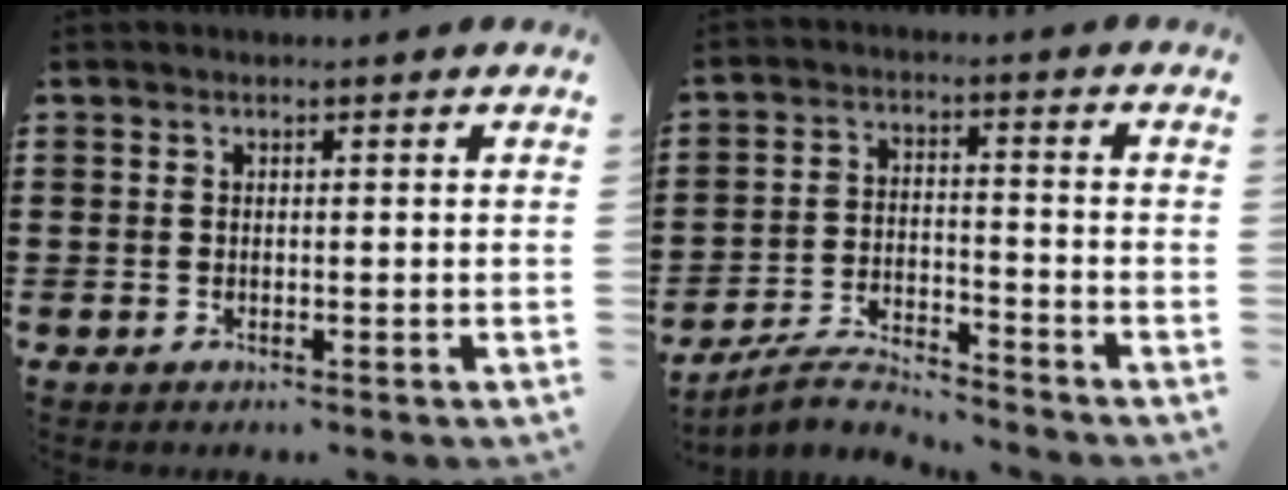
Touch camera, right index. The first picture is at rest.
{"total": 5.1, "force": [-4.9, 0.5, 1.4], "torque": [-0.038, 0.000, -0.099]}